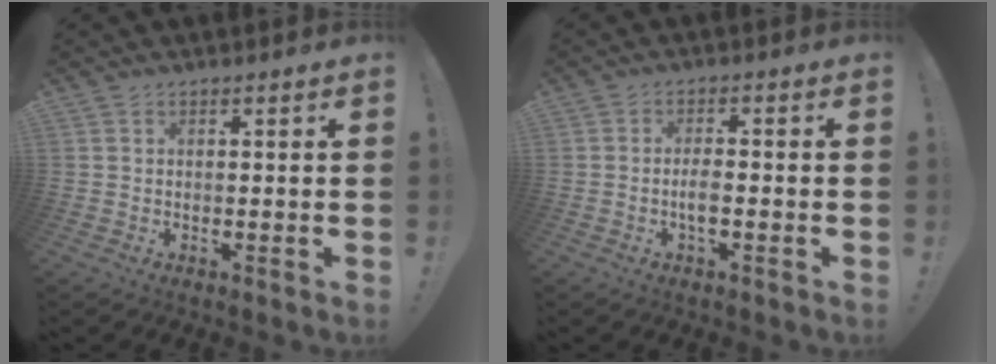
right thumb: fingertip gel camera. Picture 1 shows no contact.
{"total": 3.9, "force": [-1.1, 1.2, 3.5], "torque": [-0.073, -0.001, -0.023]}